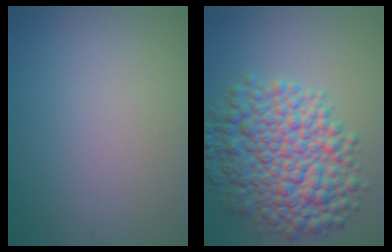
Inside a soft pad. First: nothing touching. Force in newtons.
{"total": 9.8, "press": 9.8, "slide": 0.1}